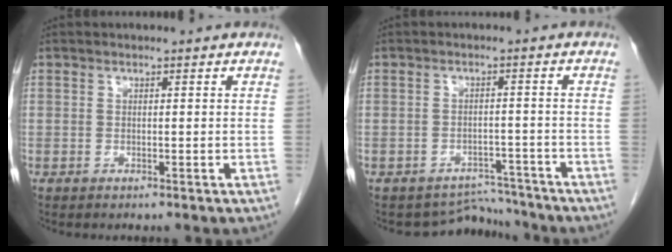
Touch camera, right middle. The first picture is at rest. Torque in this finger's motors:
{"motor_torque": [-0.07, -0.14, -0.15, -0.02]}